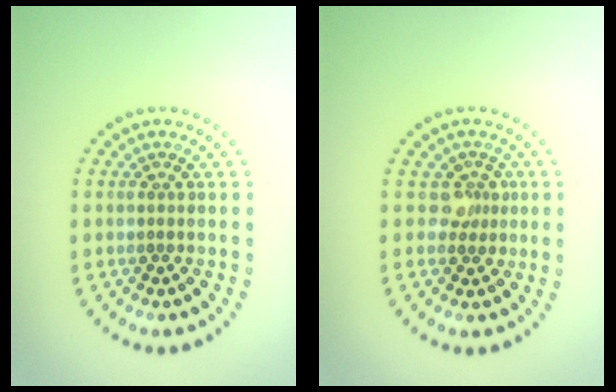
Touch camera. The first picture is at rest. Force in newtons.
{"total": 1.8, "press": 1.4, "slide": 1.1}